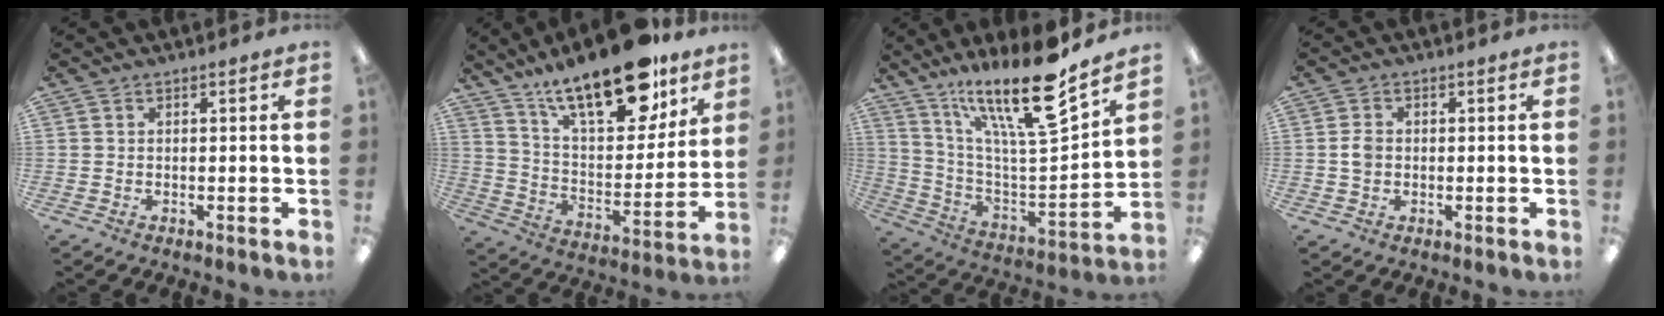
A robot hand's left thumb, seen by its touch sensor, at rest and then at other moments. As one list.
[{"total": 21.9, "force": [15.9, 8.1, 12.6], "torque": [-0.198, -0.100, 0.271]}, {"total": 21.8, "force": [15.4, 4.9, 14.7], "torque": [-0.254, -0.101, 0.252]}, {"total": 2.7, "force": [-0.1, 2.1, 1.7], "torque": [-0.023, 0.002, -0.005]}]